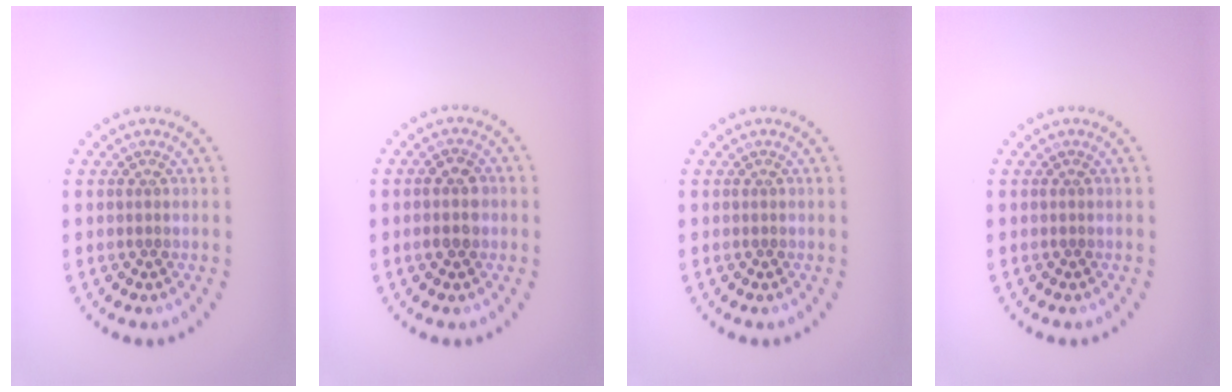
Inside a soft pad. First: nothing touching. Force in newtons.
{"total": 2.0, "press": 2.0, "slide": 0.0}
{"total": 0.0}
{"total": 0.0}